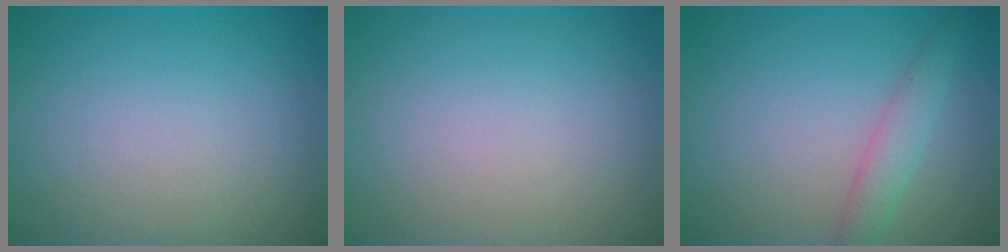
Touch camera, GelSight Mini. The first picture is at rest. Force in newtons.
{"total": 0.0}
{"total": 2.4, "press": 2.4, "slide": 0.1}